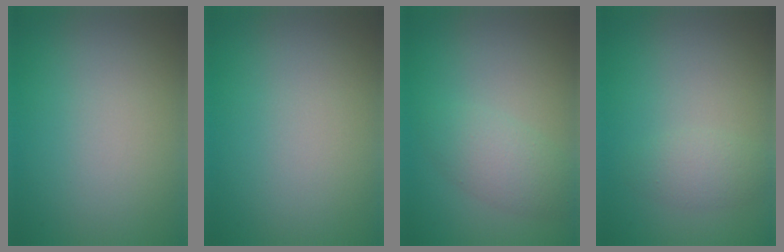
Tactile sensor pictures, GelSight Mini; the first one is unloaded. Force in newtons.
{"total": 0.0}
{"total": 2.9, "press": 2.9, "slide": 0.0}
{"total": 1.8, "press": 1.8, "slide": 0.1}